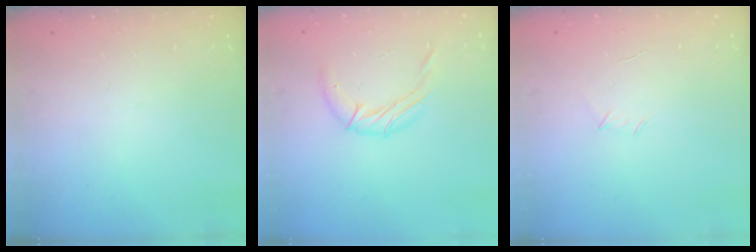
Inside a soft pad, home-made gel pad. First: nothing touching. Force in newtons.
{"total": 9.5, "press": 9.5, "slide": 0.7}
{"total": 3.2, "press": 3.1, "slide": 0.8}